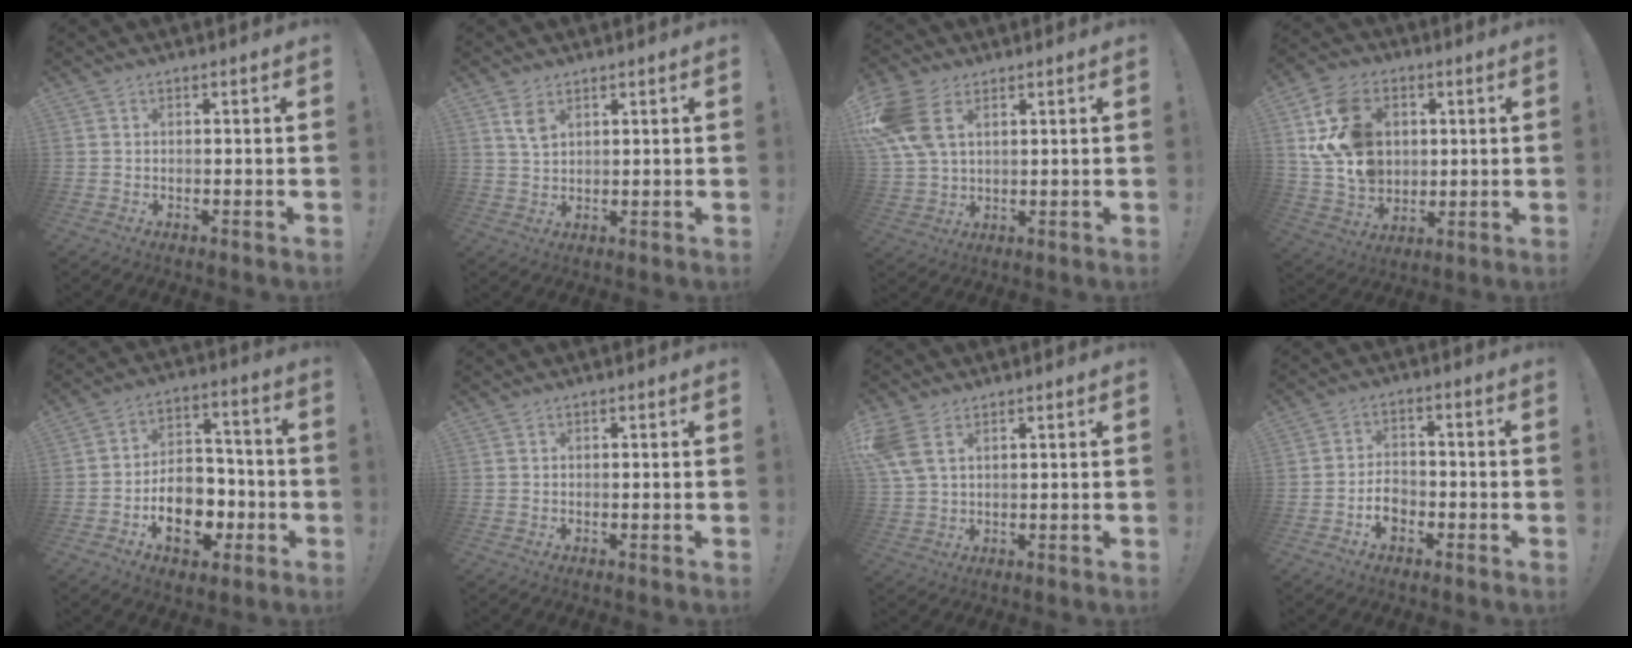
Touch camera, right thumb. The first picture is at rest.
{"total": 4.2, "force": [2.4, 2.1, 2.8], "torque": [-0.040, -0.014, 0.040]}
{"total": 12.6, "force": [5.0, 7.9, 8.5], "torque": [-0.178, -0.010, 0.098]}
{"total": 18.5, "force": [4.4, 14.3, 10.8], "torque": [-0.203, -0.012, 0.090]}
{"total": 14.7, "force": [-5.8, 10.0, 9.0], "torque": [-0.136, 0.043, -0.089]}
{"total": 0.0}
{"total": 7.2, "force": [3.5, 3.9, 4.9], "torque": [-0.108, -0.010, 0.071]}
{"total": 5.6, "force": [-2.8, 3.7, 3.1], "torque": [-0.050, 0.011, -0.049]}